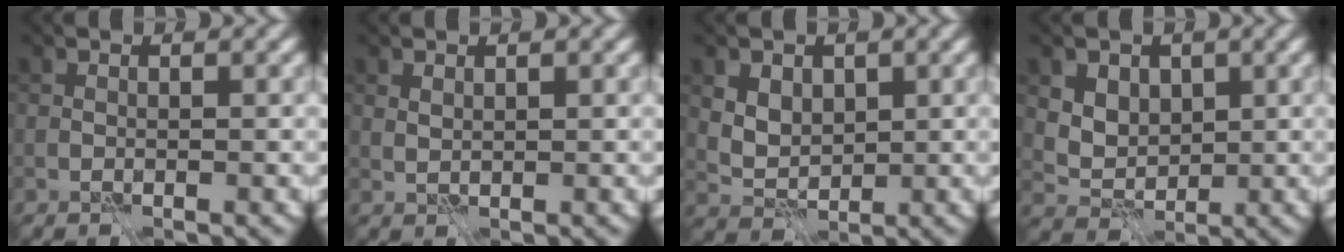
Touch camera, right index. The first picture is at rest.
{"total": 0.8, "force": [0.5, 0.4, 0.5], "torque": [-0.014, -0.001, 0.011]}
{"total": 4.1, "force": [1.6, 3.0, 2.3], "torque": [-0.044, 0.004, 0.035]}
{"total": 4.9, "force": [2.1, 3.8, 2.3], "torque": [-0.051, -0.002, 0.045]}